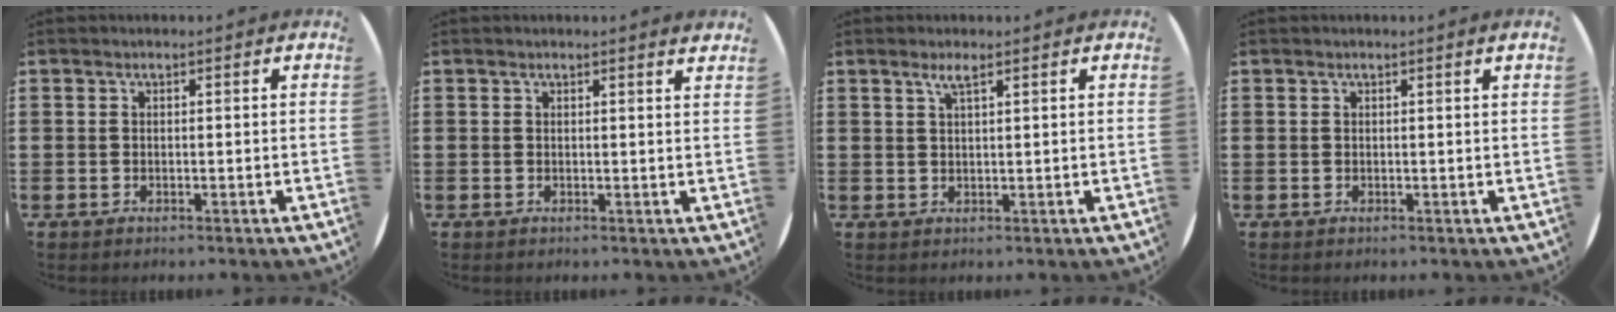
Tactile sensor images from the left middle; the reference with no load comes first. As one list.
[{"total": 0.8, "force": [0.7, -0.2, 0.3], "torque": [0.005, -0.005, 0.010]}, {"total": 1.9, "force": [1.3, 0.2, 1.5], "torque": [-0.030, 0.002, 0.021]}, {"total": 0.5, "force": [0.2, -0.3, 0.4], "torque": [-0.002, -0.001, 0.003]}]